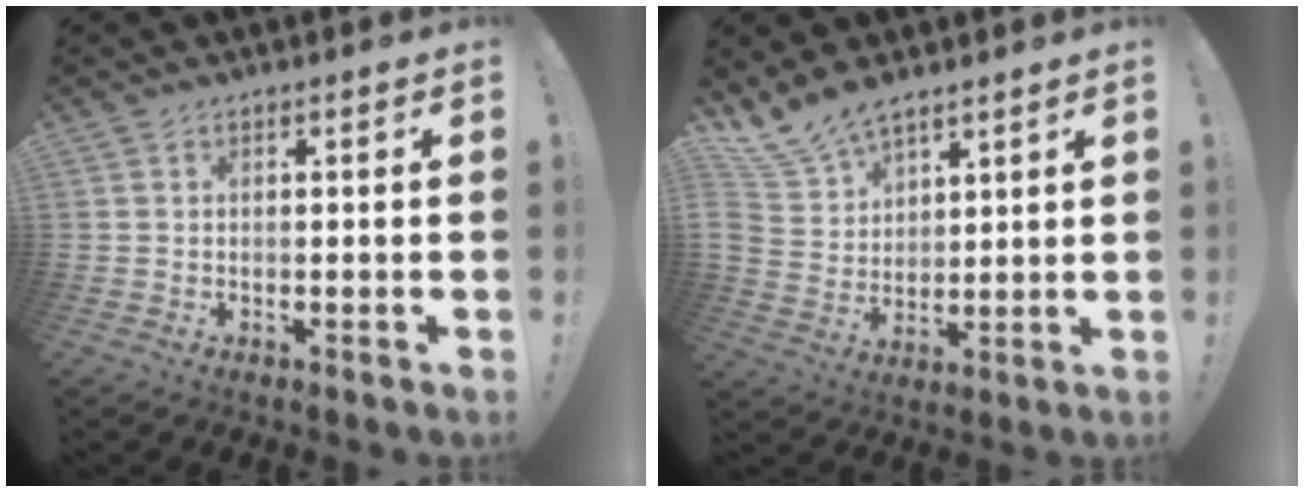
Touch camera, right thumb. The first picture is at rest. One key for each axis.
{"total": 10.6, "fx": 8.8, "fy": 5.0, "fz": 3.1, "tx": -0.078, "ty": -0.058, "tz": 0.175}